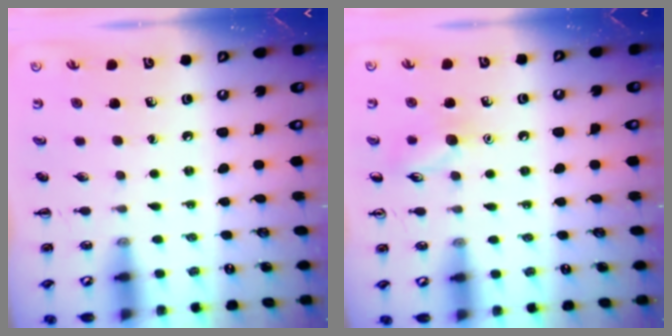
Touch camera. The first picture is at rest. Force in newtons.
{"total": 7.9, "press": 7.9, "slide": 1.1}